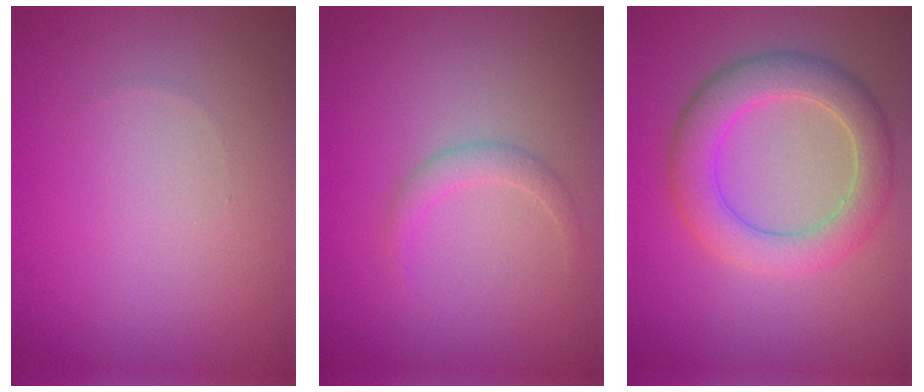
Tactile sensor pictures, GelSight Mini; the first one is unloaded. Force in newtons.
{"total": 1.4, "press": 1.4, "slide": 0.1}
{"total": 5.3, "press": 5.2, "slide": 0.4}